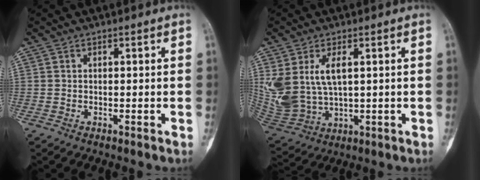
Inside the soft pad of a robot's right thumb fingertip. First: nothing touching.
{"total": 13.6, "force": [3.4, 7.9, 10.5], "torque": [-0.229, -0.014, 0.086]}